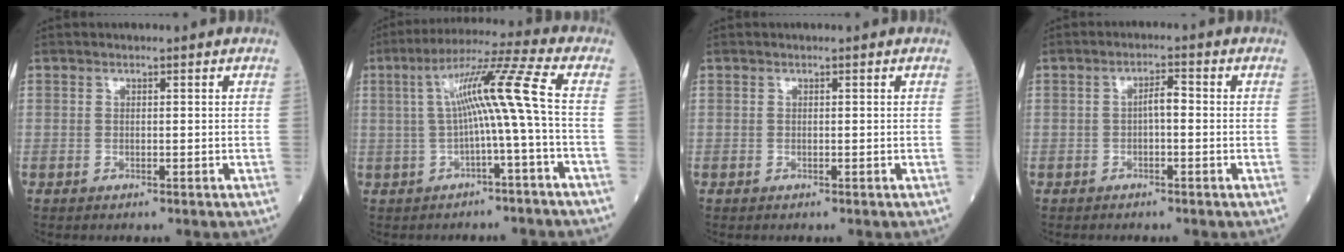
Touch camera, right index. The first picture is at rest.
{"total": 9.4, "force": [-0.4, -1.8, 9.3], "torque": [-0.163, 0.029, -0.002]}
{"total": 0.0}
{"total": 2.4, "force": [-0.2, 0.6, 2.3], "torque": [-0.036, 0.006, -0.006]}